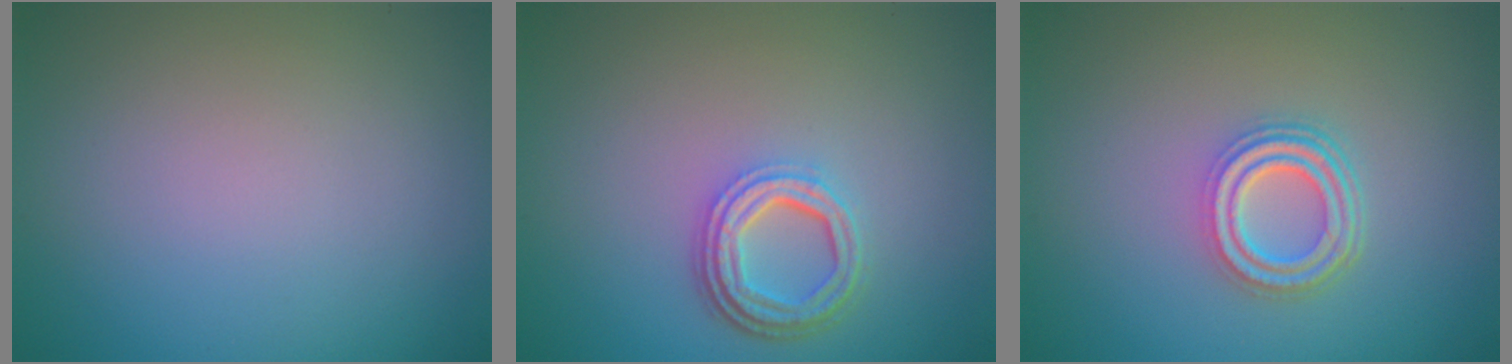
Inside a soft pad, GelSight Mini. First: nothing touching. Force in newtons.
{"total": 4.2, "press": 3.2, "slide": 2.7}
{"total": 4.0, "press": 3.1, "slide": 2.5}